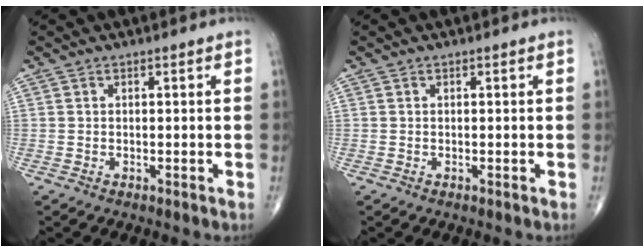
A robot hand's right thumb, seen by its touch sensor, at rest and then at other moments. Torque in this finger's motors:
{"motor_torque": [0.08, 0.08, 0.00, 0.00, 0.00]}